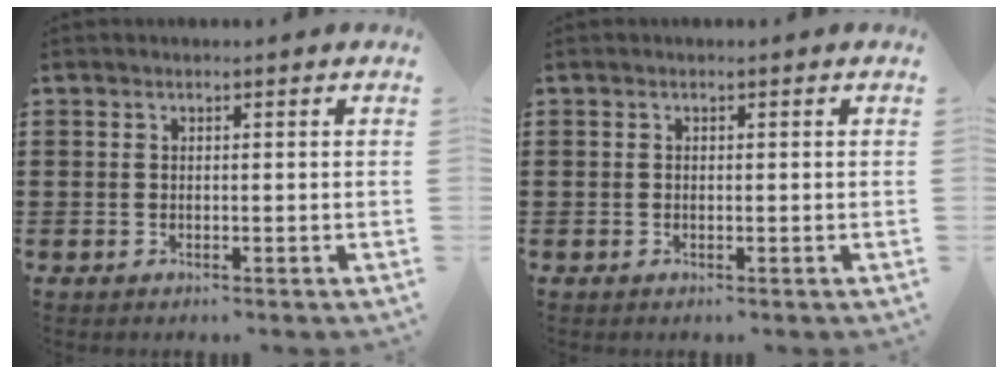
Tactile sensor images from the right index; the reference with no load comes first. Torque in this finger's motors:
{"motor_torque": [0.63, 0.29, 0.06, 0.02]}